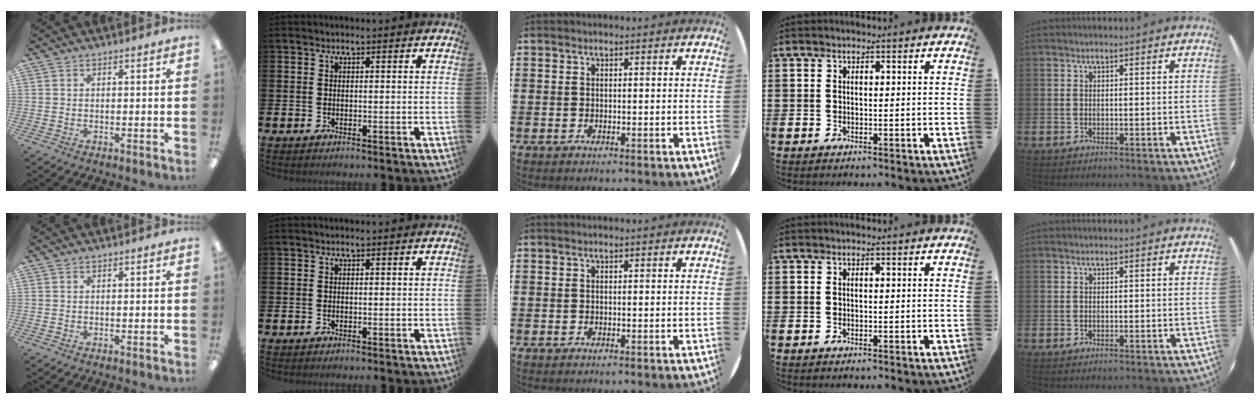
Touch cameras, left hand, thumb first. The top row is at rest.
{}